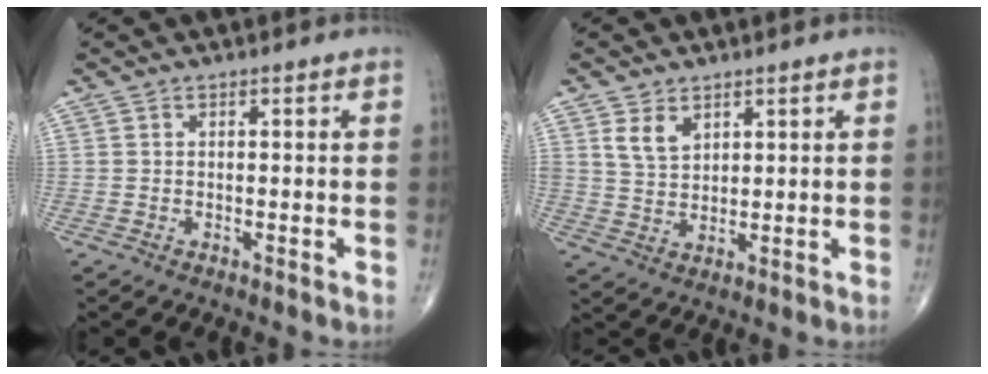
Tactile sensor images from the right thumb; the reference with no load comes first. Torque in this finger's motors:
{"motor_torque": [0.03, 0.04, 0.34, 0.37, 0.04]}